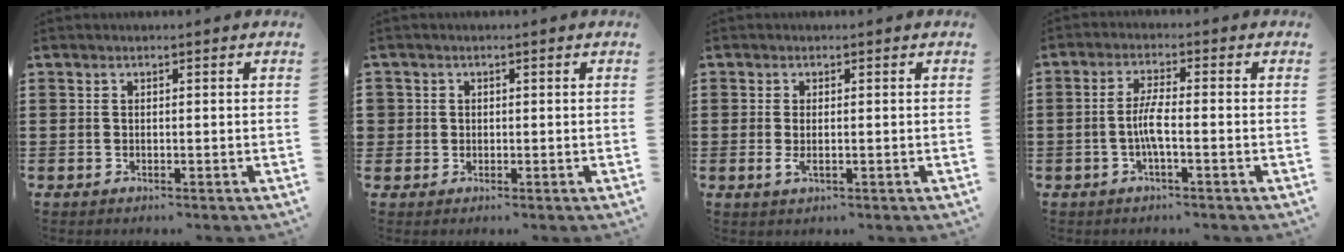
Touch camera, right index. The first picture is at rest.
{"total": 1.4, "force": [0.3, 1.4, 0.2], "torque": [-0.008, 0.007, 0.004]}
{"total": 1.8, "force": [-0.1, 0.5, 1.7], "torque": [-0.040, -0.005, -0.004]}
{"total": 4.2, "force": [-1.2, 0.5, 4.0], "torque": [-0.093, -0.008, -0.030]}